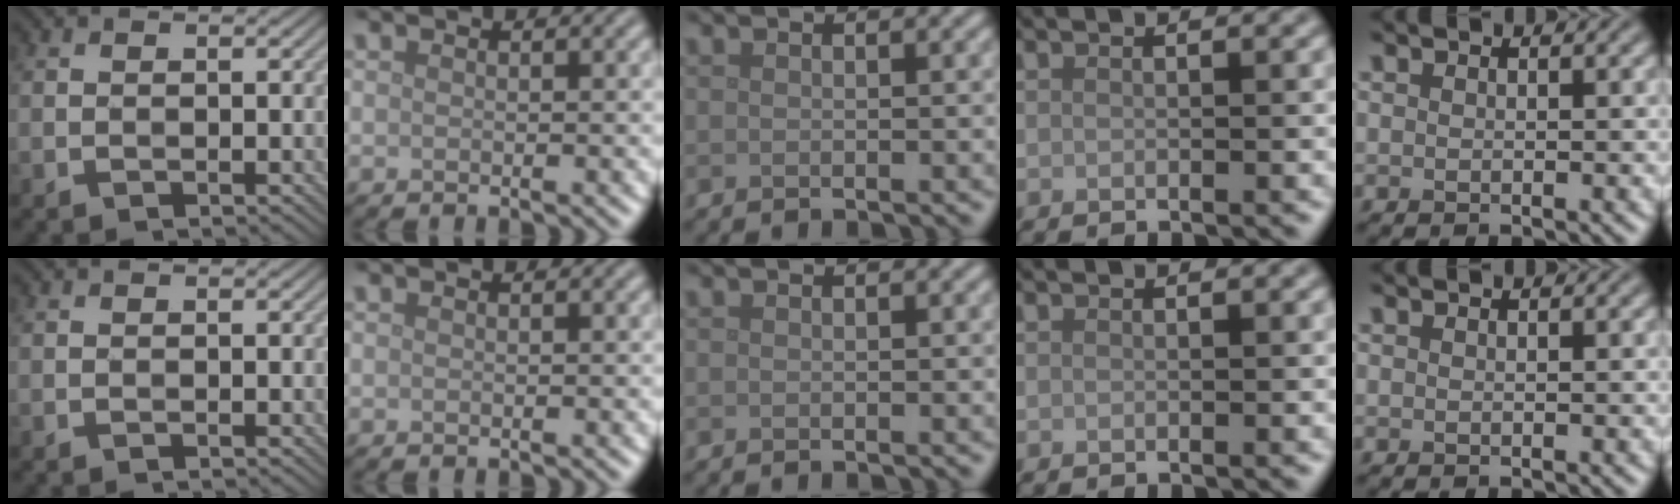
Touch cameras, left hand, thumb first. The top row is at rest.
{}